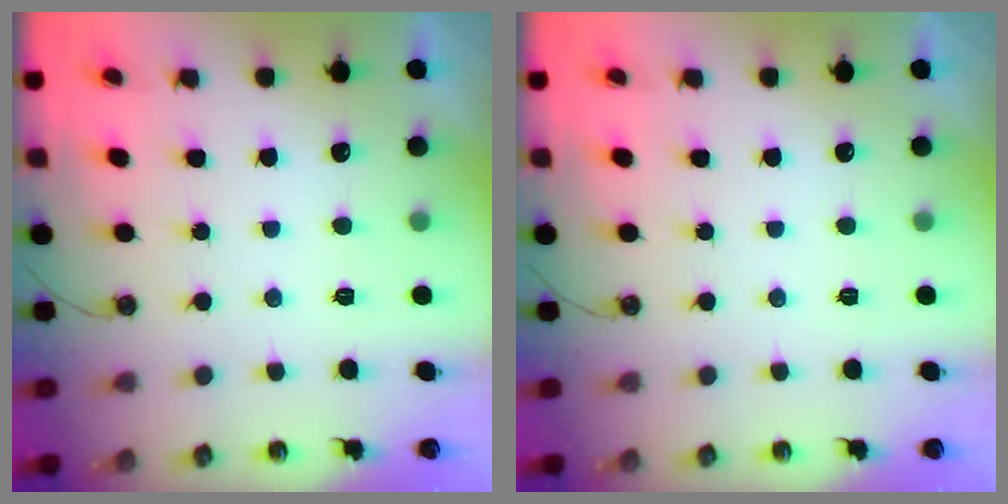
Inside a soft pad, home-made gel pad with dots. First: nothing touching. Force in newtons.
{"total": 0.0}